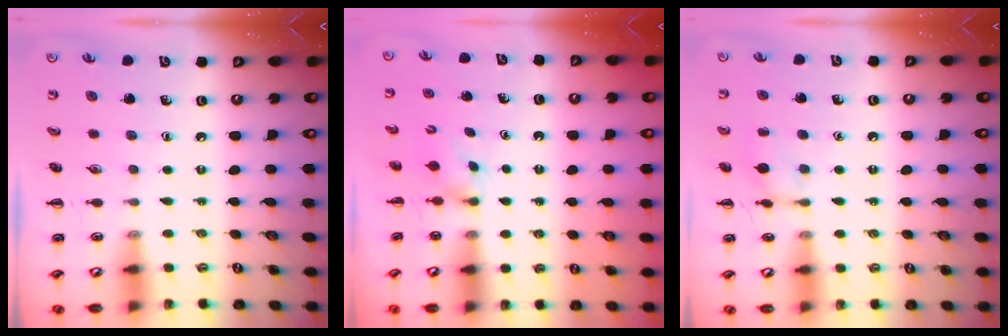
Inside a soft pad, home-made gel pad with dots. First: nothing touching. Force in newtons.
{"total": 1.8, "press": 1.5, "slide": 0.9}
{"total": 8.3, "press": 8.2, "slide": 1.4}